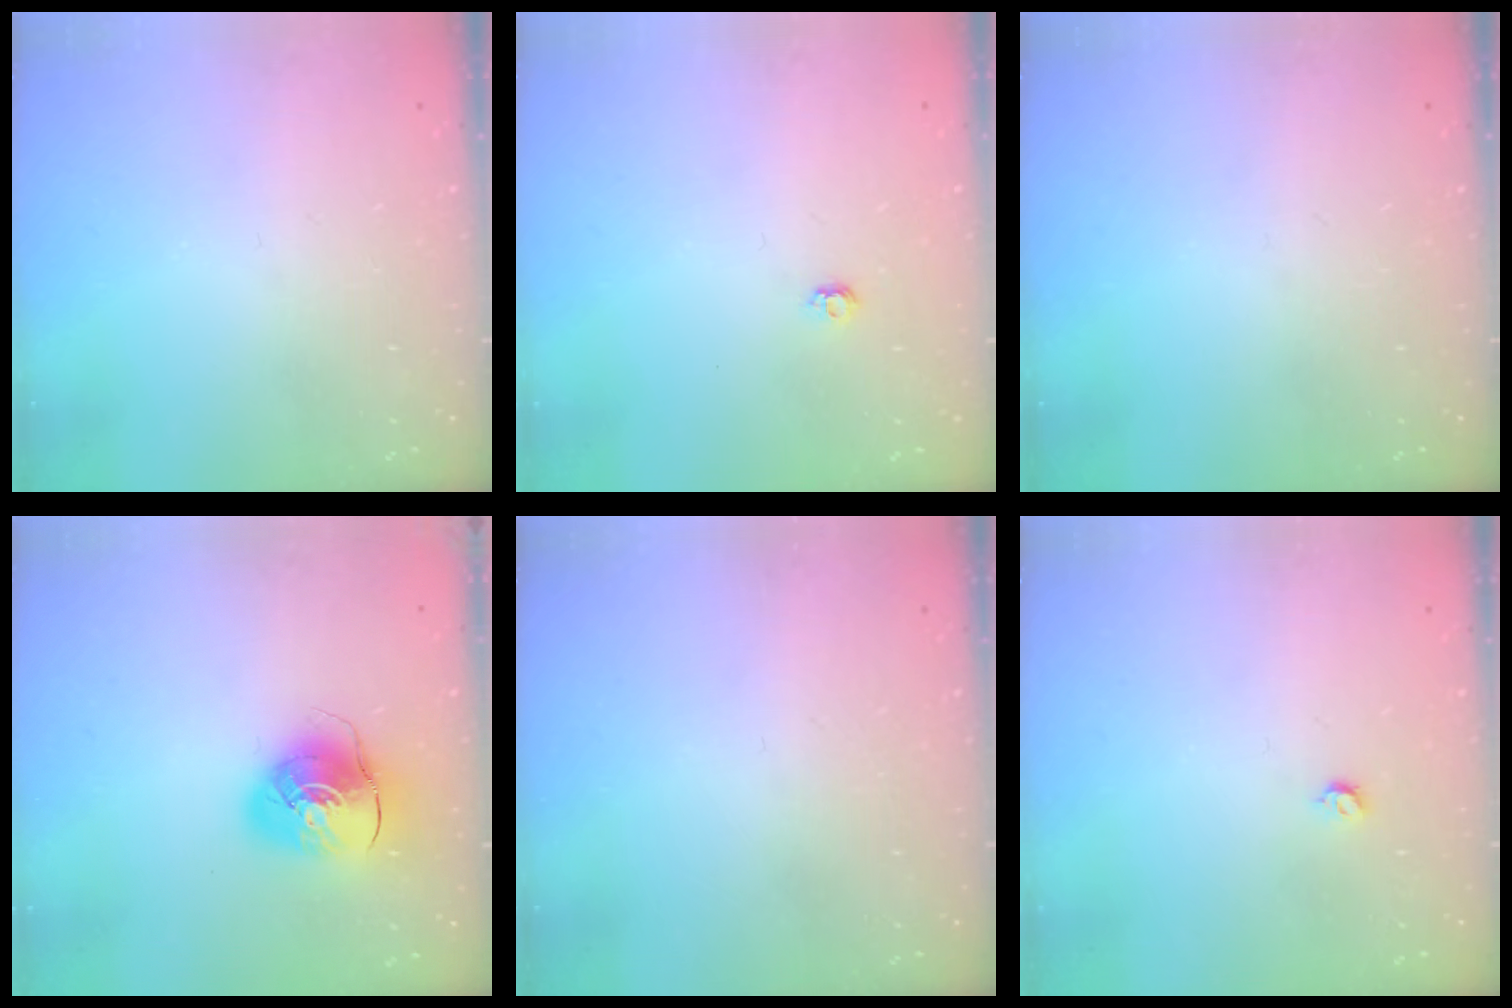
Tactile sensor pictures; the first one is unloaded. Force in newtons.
{"total": 3.9, "press": 3.8, "slide": 0.5}
{"total": 0.0}
{"total": 10.2, "press": 10.1, "slide": 1.3}
{"total": 0.9, "press": 0.9, "slide": 0.1}
{"total": 3.4, "press": 3.4, "slide": 0.6}